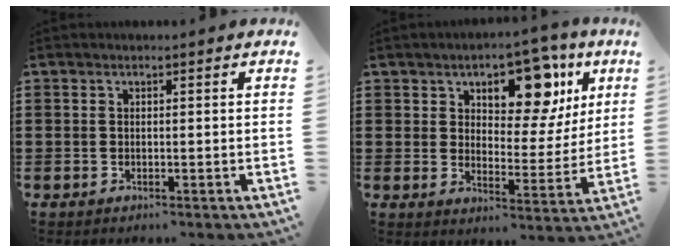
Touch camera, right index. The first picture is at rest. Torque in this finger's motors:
{"motor_torque": [1.43, 0.71, 0.64, 0.12]}